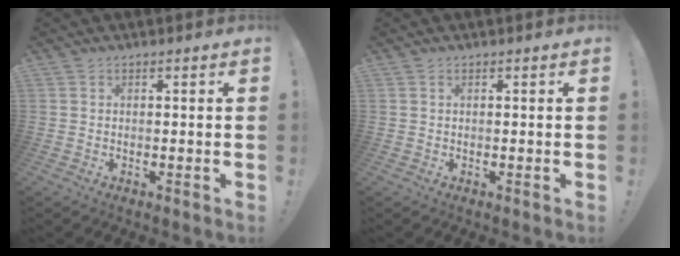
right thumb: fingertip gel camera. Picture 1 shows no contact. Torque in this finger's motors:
{"motor_torque": [-0.22, 0.02, -0.08, 0.17, 0.02]}